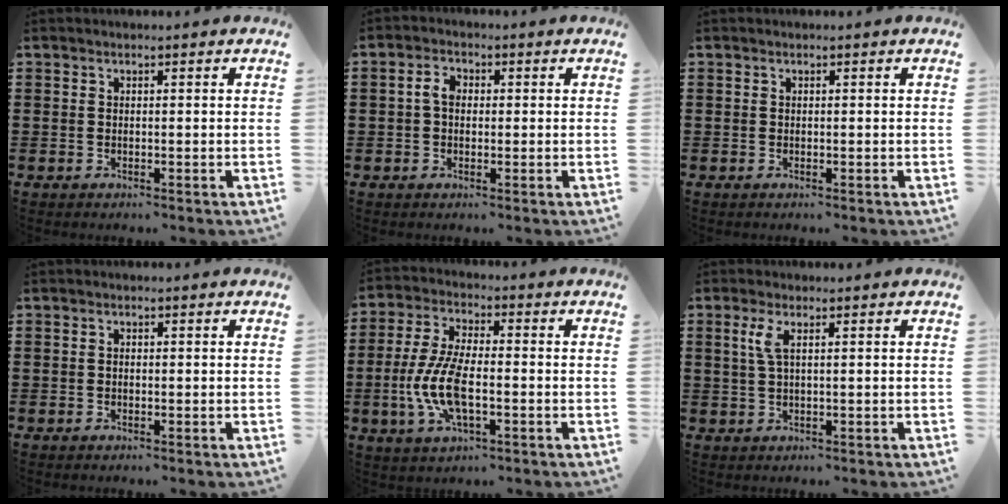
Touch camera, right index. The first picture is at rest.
{"total": 3.0, "force": [0.0, 2.0, 2.3], "torque": [-0.054, 0.007, -0.004]}
{"total": 0.0}
{"total": 0.5, "force": [-0.1, 0.4, 0.3], "torque": [-0.008, 0.001, -0.003]}
{"total": 9.3, "force": [-2.2, 3.7, 8.2], "torque": [-0.194, -0.013, -0.048]}
{"total": 2.7, "force": [0.8, 0.7, 2.5], "torque": [-0.061, 0.002, 0.010]}